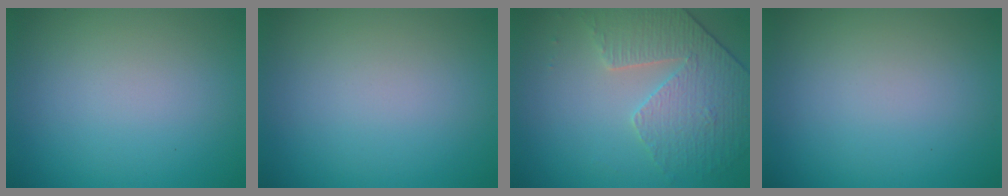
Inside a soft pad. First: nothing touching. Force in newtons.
{"total": 0.0}
{"total": 4.2, "press": 3.7, "slide": 2.1}
{"total": 0.0}